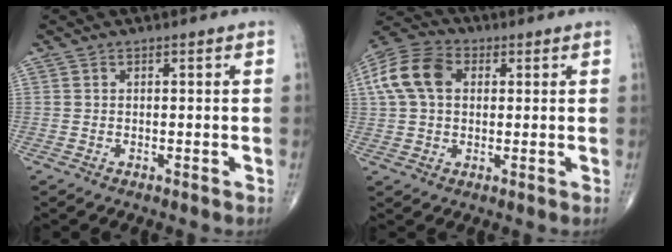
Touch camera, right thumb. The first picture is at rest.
{"total": 11.5, "force": [2.5, 8.0, 7.9], "torque": [-0.155, 0.024, 0.039]}